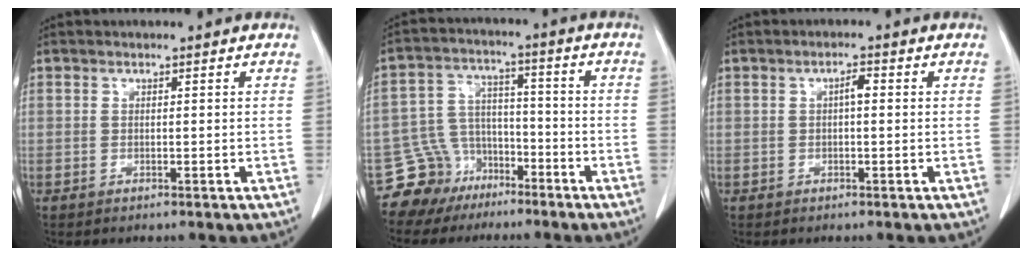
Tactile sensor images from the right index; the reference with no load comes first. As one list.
[{"total": 8.5, "force": [-5.9, 6.1, 0.0], "torque": [0.001, 0.035, -0.103]}, {"total": 1.8, "force": [0.2, 0.5, 1.7], "torque": [-0.029, 0.004, 0.003]}]